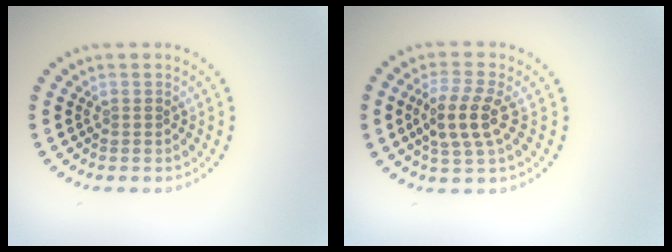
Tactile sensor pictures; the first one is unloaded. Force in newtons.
{"total": 3.7, "press": 3.3, "slide": 1.6}